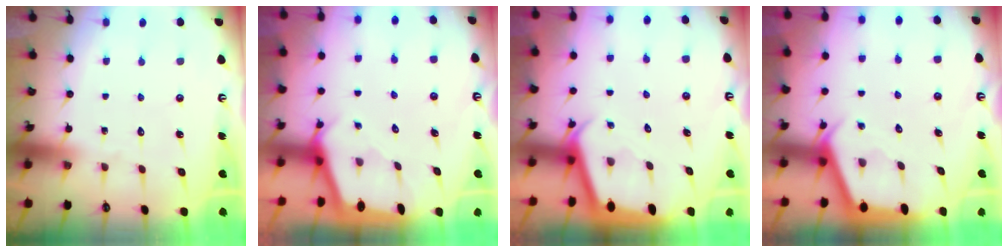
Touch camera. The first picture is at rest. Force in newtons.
{"total": 2.1, "press": 2.1, "slide": 0.2}
{"total": 2.1, "press": 2.1, "slide": 0.2}
{"total": 2.8, "press": 2.8, "slide": 0.4}